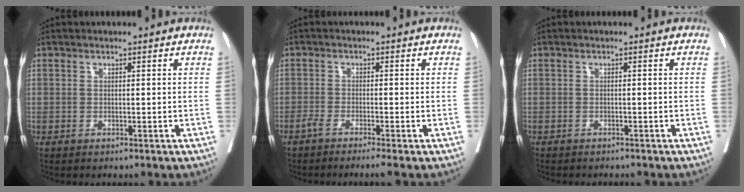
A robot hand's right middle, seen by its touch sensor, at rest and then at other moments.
{"total": 3.8, "force": [-2.9, -0.5, 2.4], "torque": [-0.033, -0.004, -0.050]}
{"total": 4.2, "force": [-3.7, 1.1, 1.6], "torque": [-0.021, -0.005, -0.048]}